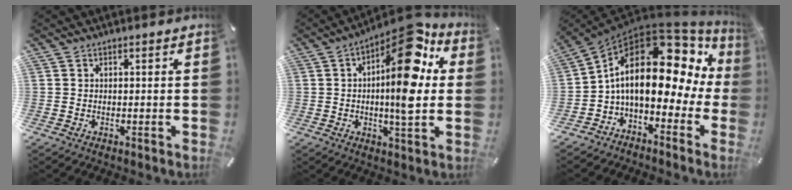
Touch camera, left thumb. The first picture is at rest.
{"total": 18.0, "force": [5.1, 6.0, 16.1], "torque": [-0.226, -0.039, 0.074]}
{"total": 18.4, "force": [2.7, 10.2, 15.1], "torque": [-0.267, -0.031, 0.036]}